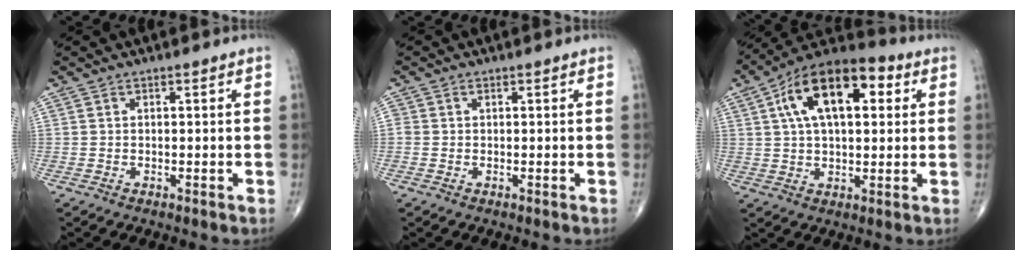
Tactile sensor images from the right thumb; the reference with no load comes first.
{"total": 0.9, "force": [0.2, 0.7, 0.4], "torque": [-0.002, 0.001, 0.002]}
{"total": 17.7, "force": [5.1, 9.1, 14.2], "torque": [-0.214, 0.021, 0.075]}